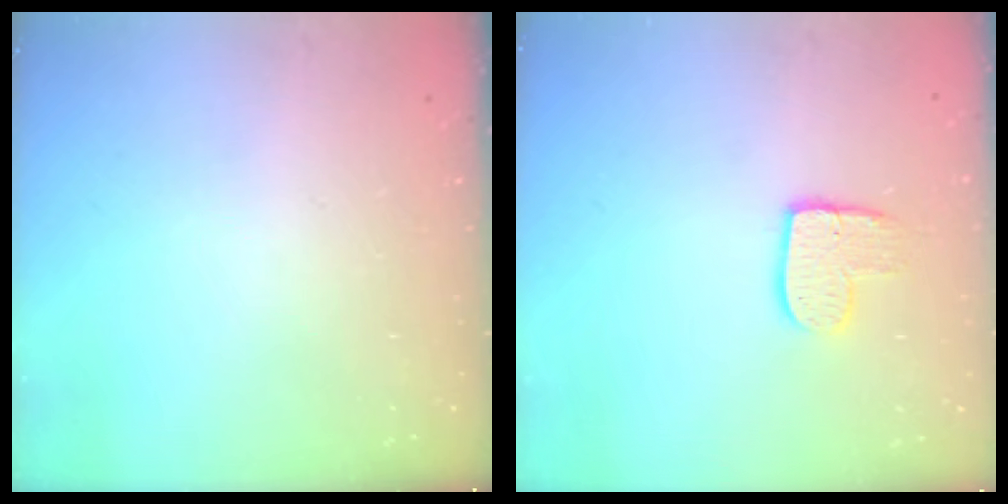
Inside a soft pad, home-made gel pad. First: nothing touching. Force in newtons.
{"total": 9.1, "press": 9.0, "slide": 0.7}